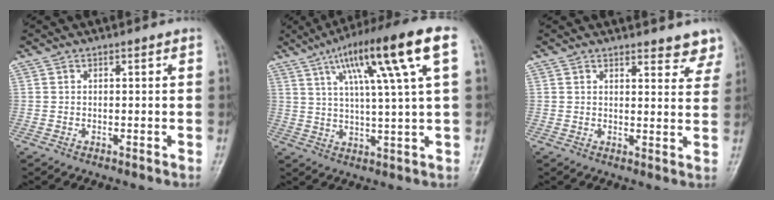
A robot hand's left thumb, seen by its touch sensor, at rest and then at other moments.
{"total": 16.9, "force": [6.7, 1.6, 15.4], "torque": [-0.251, 0.008, 0.103]}
{"total": 6.9, "force": [6.3, 2.1, 1.9], "torque": [0.015, -0.033, 0.054]}